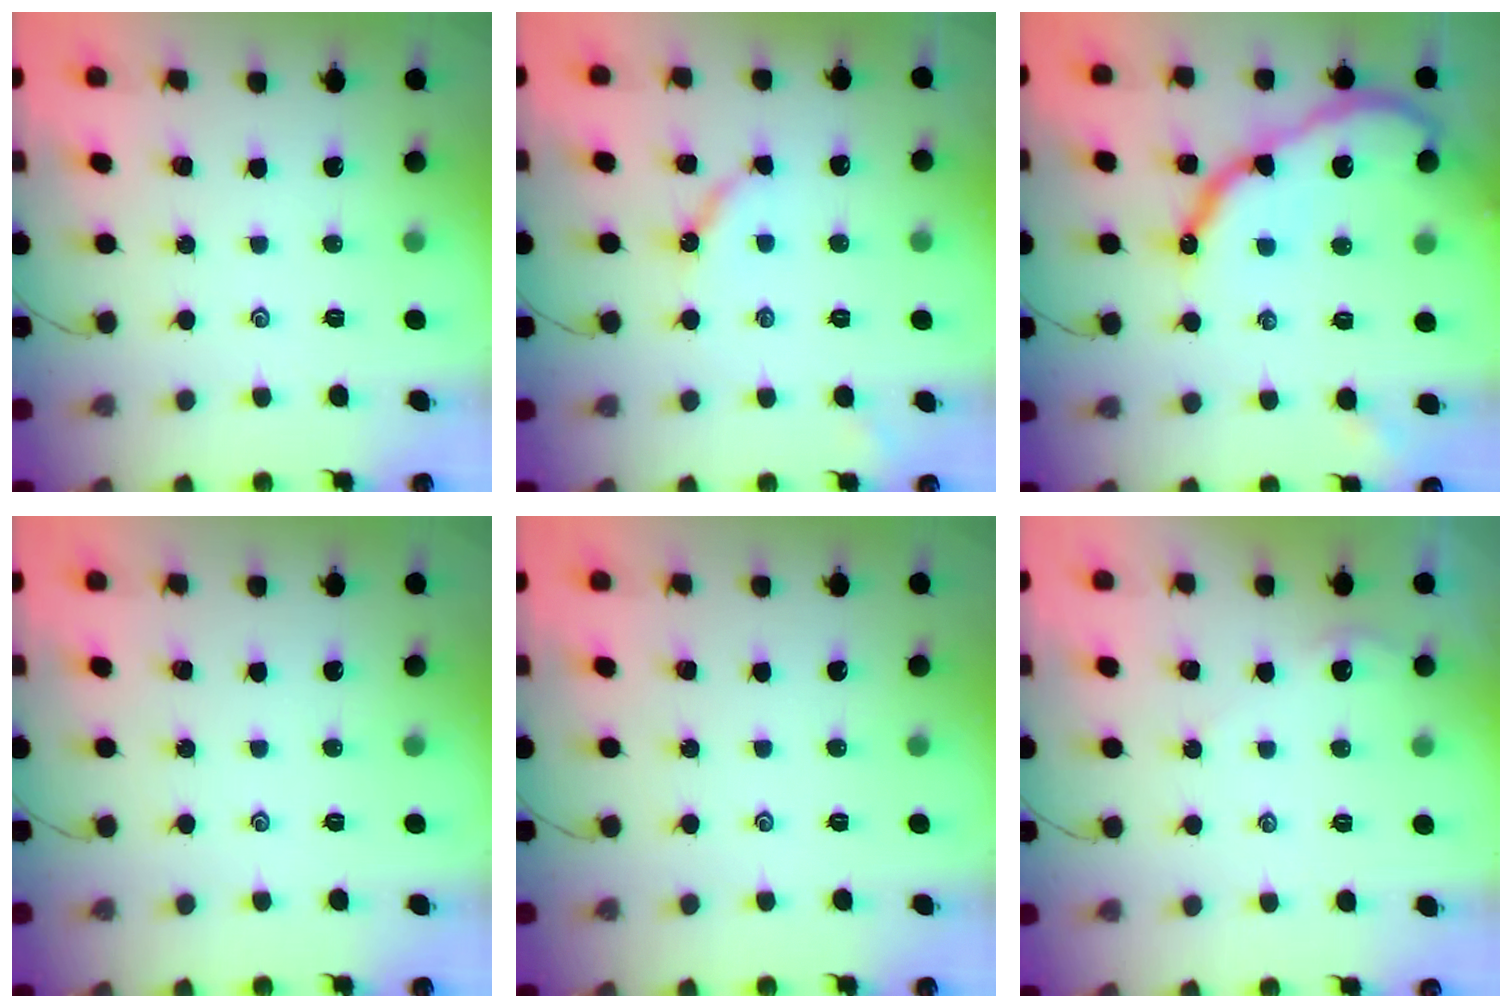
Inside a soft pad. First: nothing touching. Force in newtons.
{"total": 5.7, "press": 5.6, "slide": 0.7}
{"total": 16.1, "press": 16.1, "slide": 1.2}
{"total": 0.0}
{"total": 0.0}
{"total": 0.6, "press": 0.5, "slide": 0.3}